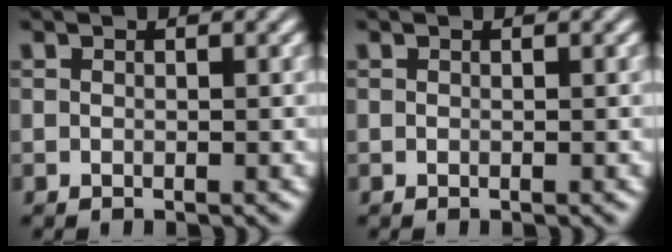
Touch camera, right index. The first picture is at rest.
{"total": 0.0}